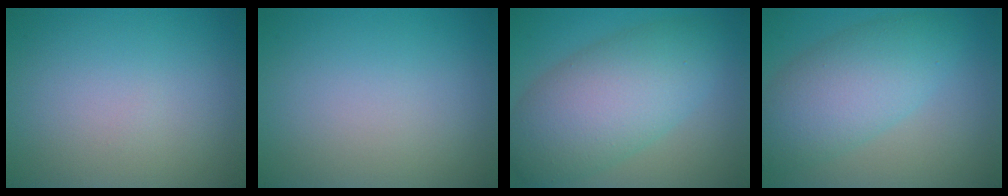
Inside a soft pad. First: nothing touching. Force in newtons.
{"total": 0.0}
{"total": 8.6, "press": 8.6, "slide": 0.1}
{"total": 6.4, "press": 6.4, "slide": 0.2}